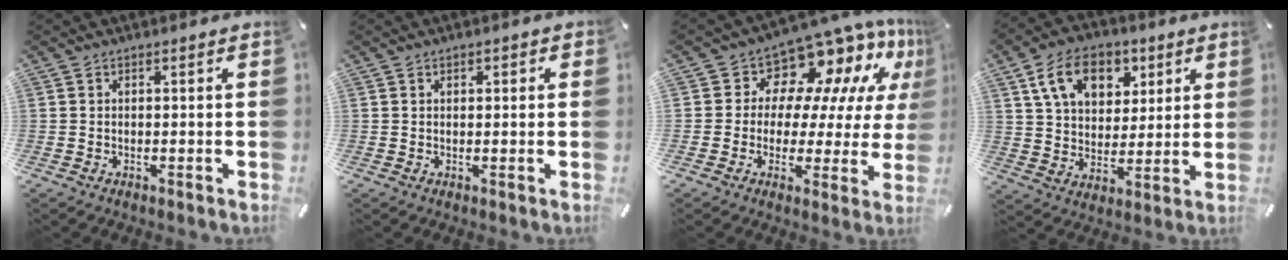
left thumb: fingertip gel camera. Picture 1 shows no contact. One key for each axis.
{"total": 0.9, "fx": 0.2, "fy": 0.6, "fz": 0.6, "tx": -0.011, "ty": 0.006, "tz": 0.002}
{"total": 11.7, "fx": 8.6, "fy": 7.0, "fz": 3.6, "tx": -0.059, "ty": -0.085, "tz": 0.145}
{"total": 13.0, "fx": 6.4, "fy": 9.4, "fz": 6.3, "tx": -0.107, "ty": -0.012, "tz": 0.118}